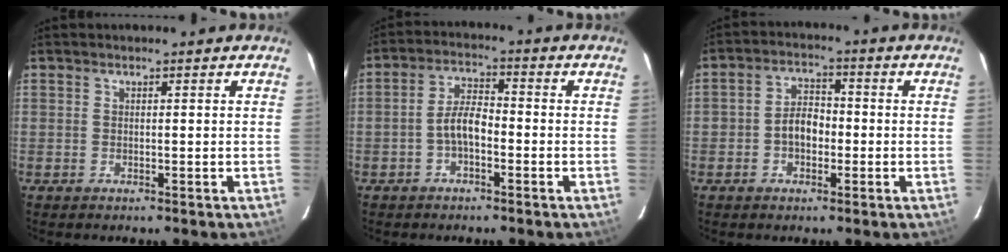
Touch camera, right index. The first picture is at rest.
{"total": 4.9, "force": [-2.1, 2.1, 3.9], "torque": [-0.081, 0.015, -0.039]}
{"total": 5.0, "force": [-1.4, 3.6, 3.3], "torque": [-0.057, 0.018, -0.023]}